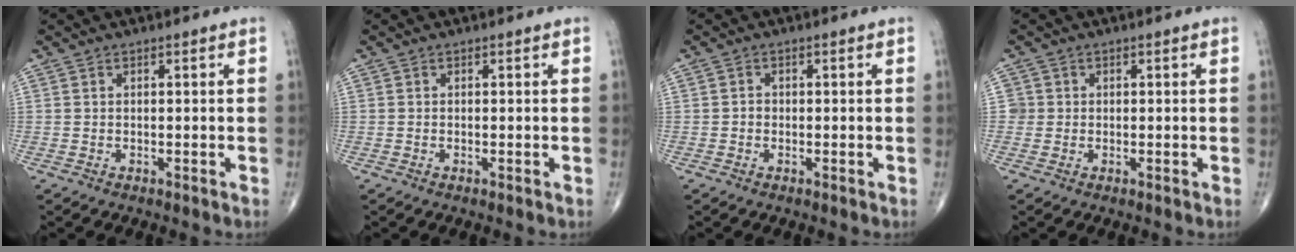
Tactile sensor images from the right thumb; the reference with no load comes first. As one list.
[{"total": 0.0}, {"total": 1.0, "force": [-0.3, 0.9, 0.4], "torque": [-0.002, 0.003, -0.007]}, {"total": 1.7, "force": [0.0, 1.7, -0.1], "torque": [0.015, 0.006, -0.004]}]